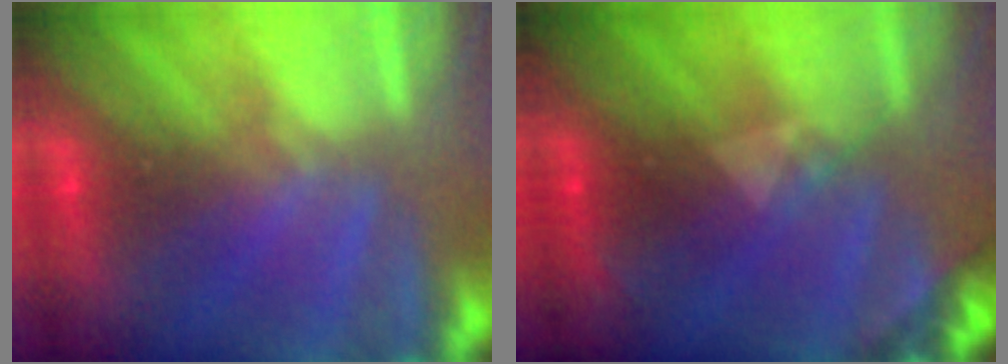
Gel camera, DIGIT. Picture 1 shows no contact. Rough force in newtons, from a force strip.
{"total": 2.4}